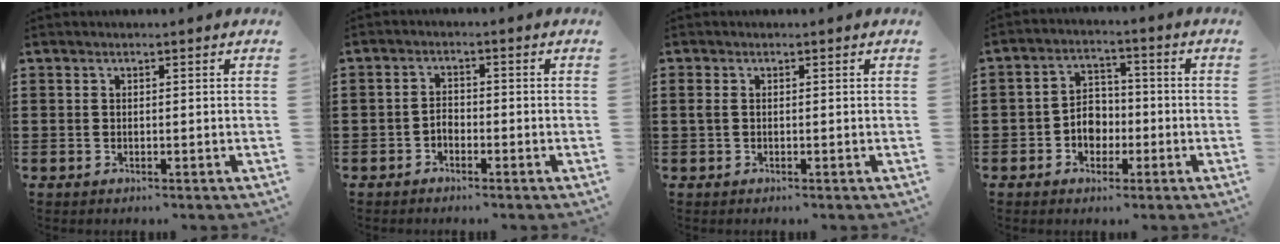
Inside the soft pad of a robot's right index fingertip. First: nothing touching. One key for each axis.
{"total": 1.8, "fx": -1.2, "fy": 1.1, "fz": 0.7, "tx": -0.017, "ty": 0.002, "tz": -0.025}
{"total": 1.2, "fx": 0.1, "fy": 0.7, "fz": 1.0, "tx": -0.029, "ty": 0.002, "tz": -0.002}
{"total": 4.5, "fx": -1.6, "fy": 3.7, "fz": 2.0, "tx": -0.038, "ty": 0.004, "tz": -0.034}